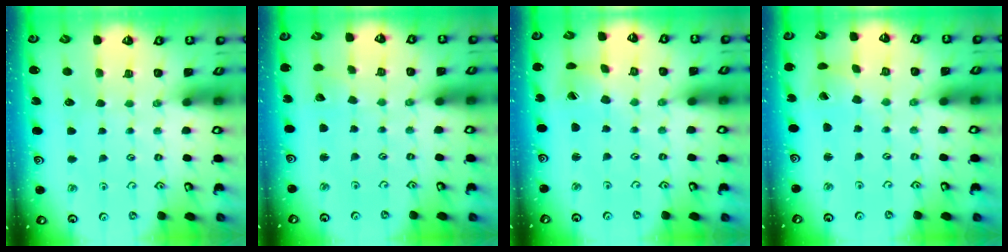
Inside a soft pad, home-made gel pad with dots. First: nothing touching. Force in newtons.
{"total": 2.9, "press": 2.9, "slide": 0.2}
{"total": 3.0, "press": 3.0, "slide": 0.5}
{"total": 1.0, "press": 1.0, "slide": 0.1}